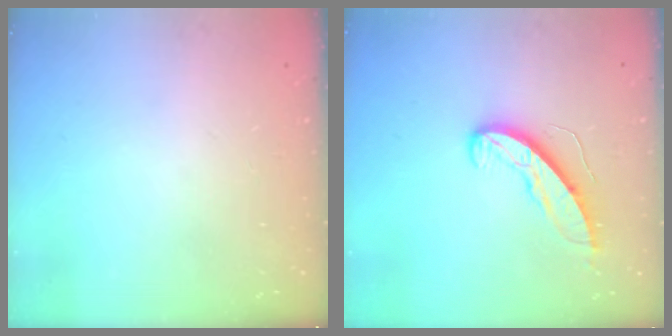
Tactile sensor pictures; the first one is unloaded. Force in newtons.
{"total": 8.9, "press": 8.9, "slide": 0.2}